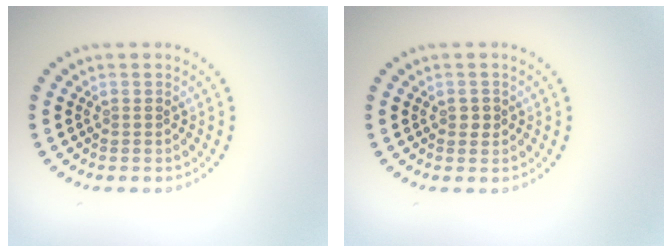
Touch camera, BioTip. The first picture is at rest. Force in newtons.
{"total": 1.0, "press": 1.0, "slide": 0.2}